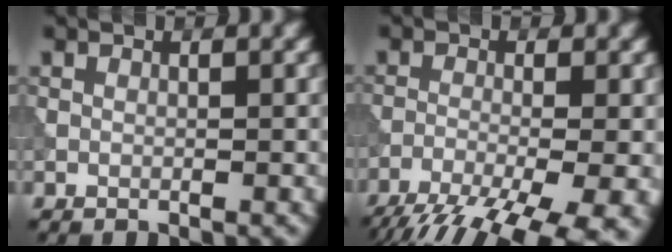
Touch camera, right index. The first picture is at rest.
{"total": 11.9, "force": [-8.3, 3.4, 7.8], "torque": [-0.135, -0.041, -0.113]}